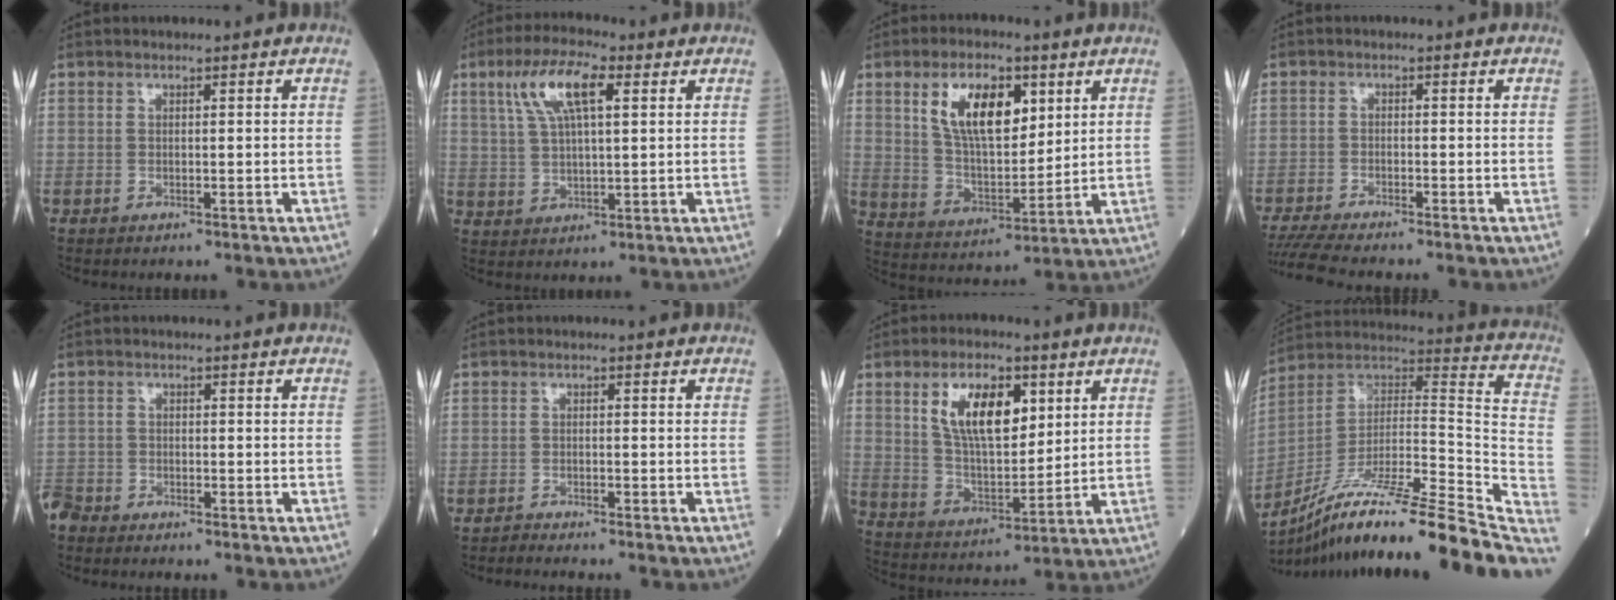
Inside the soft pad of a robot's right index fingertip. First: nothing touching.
{"total": 9.2, "force": [3.9, 2.4, 8.0], "torque": [-0.165, 0.018, 0.075]}
{"total": 12.1, "force": [5.1, 5.3, 9.7], "torque": [-0.185, 0.008, 0.099]}
{"total": 6.2, "force": [-5.8, 0.2, 2.3], "torque": [-0.046, -0.023, -0.102]}
{"total": 3.3, "force": [-3.2, 0.8, 0.1], "torque": [-0.005, -0.009, -0.065]}
{"total": 1.9, "force": [-1.9, -0.4, 0.1], "torque": [-0.007, -0.008, -0.031]}
{"total": 11.9, "force": [4.8, 5.1, 9.6], "torque": [-0.184, 0.007, 0.093]}
{"total": 32.6, "force": [-25.9, 1.2, 19.9], "torque": [-0.225, -0.017, -0.396]}